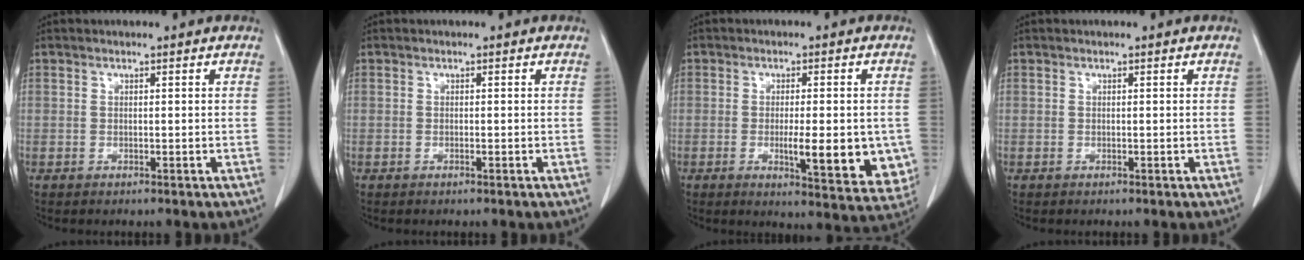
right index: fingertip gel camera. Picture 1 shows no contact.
{"total": 0.0}
{"total": 11.5, "force": [-2.3, 3.0, 10.8], "torque": [-0.123, -0.015, -0.024]}
{"total": 0.0}